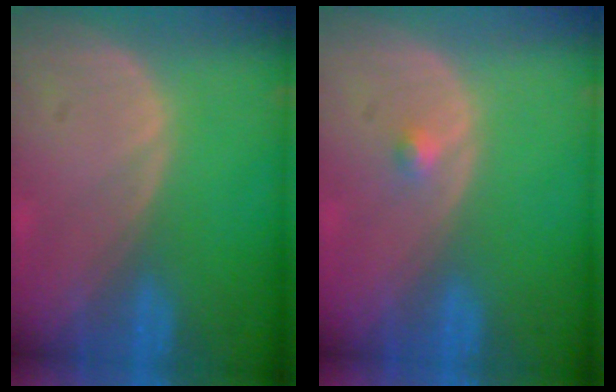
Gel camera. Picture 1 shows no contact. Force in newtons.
{"total": 1.1, "press": 0.9, "slide": 0.5}